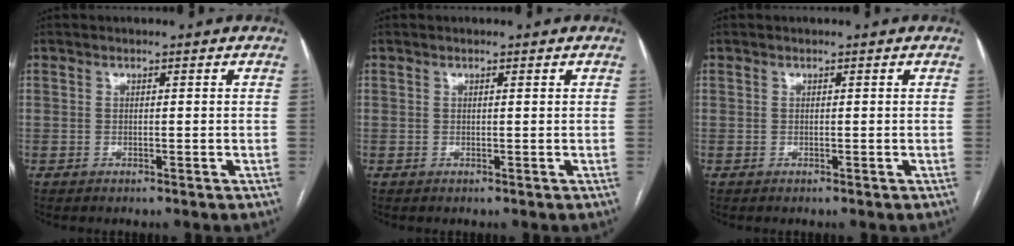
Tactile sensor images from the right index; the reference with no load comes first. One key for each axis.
{"total": 0.0}
{"total": 0.0}